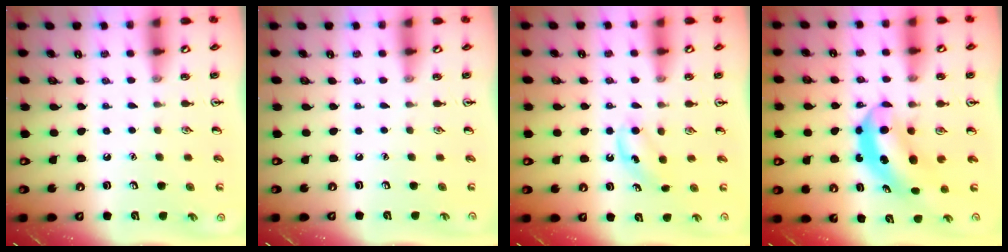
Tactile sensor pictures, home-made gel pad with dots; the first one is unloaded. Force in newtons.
{"total": 0.0}
{"total": 4.8, "press": 4.5, "slide": 1.5}
{"total": 5.4, "press": 5.3, "slide": 1.1}